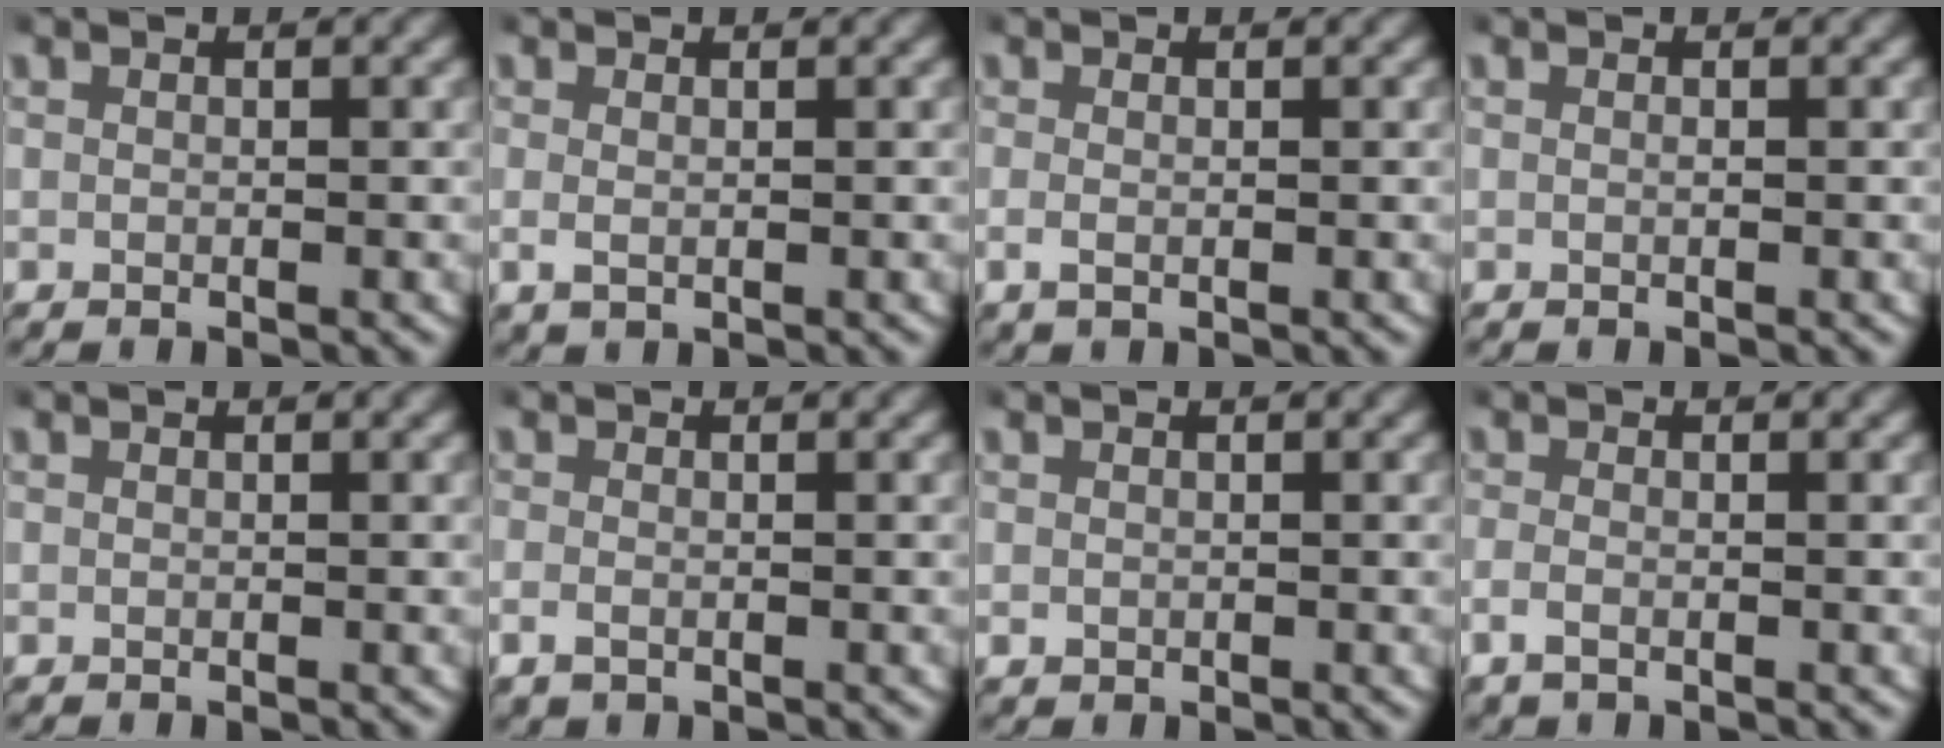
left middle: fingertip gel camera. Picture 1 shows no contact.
{"total": 1.0, "force": [-0.2, 0.3, 0.9], "torque": [-0.023, -0.002, 0.001]}
{"total": 0.9, "force": [-0.4, 0.2, 0.8], "torque": [-0.019, -0.003, -0.004]}
{"total": 0.0}
{"total": 0.0}
{"total": 1.4, "force": [-0.8, 0.7, 0.9], "torque": [-0.025, -0.005, -0.010]}
{"total": 0.7, "force": [-0.1, 0.7, 0.2], "torque": [-0.007, -0.004, 0.002]}
{"total": 1.4, "force": [-0.8, 0.4, 1.1], "torque": [-0.028, -0.002, -0.013]}